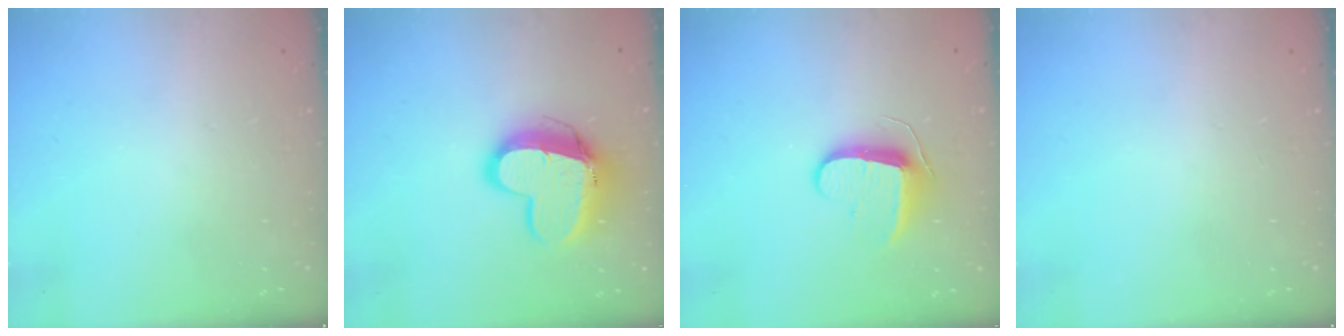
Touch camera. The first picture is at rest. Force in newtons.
{"total": 13.5, "press": 13.5, "slide": 1.2}
{"total": 9.1, "press": 9.1, "slide": 0.3}
{"total": 0.0}